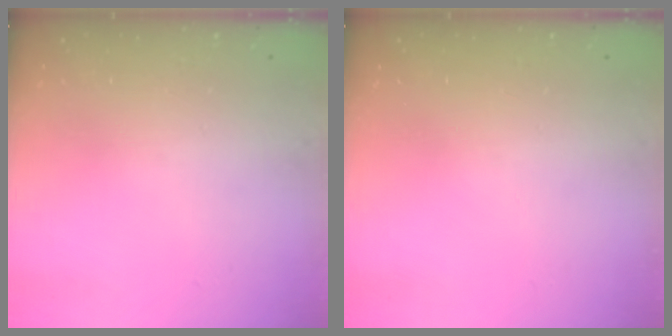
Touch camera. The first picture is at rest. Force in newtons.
{"total": 0.0}